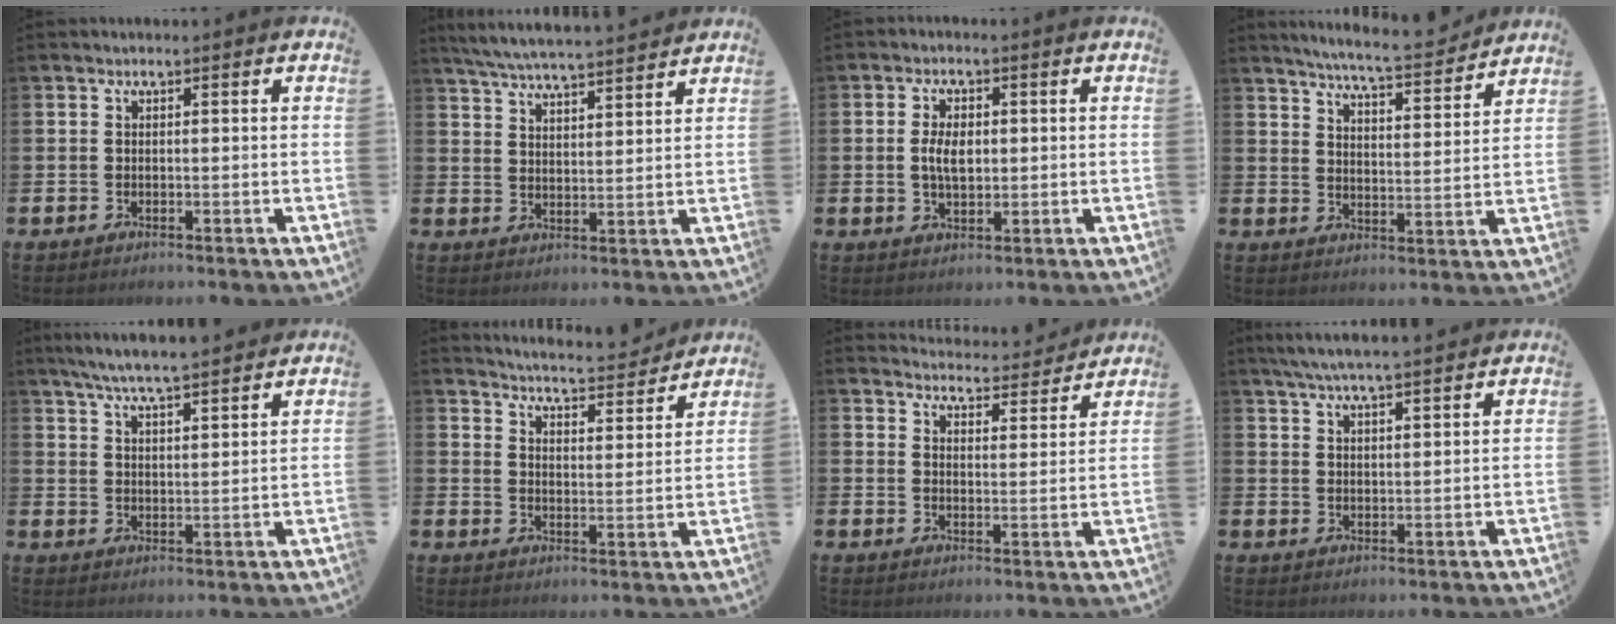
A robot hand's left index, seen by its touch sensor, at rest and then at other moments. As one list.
[{"total": 5.9, "force": [5.8, 0.1, 1.1], "torque": [-0.042, -0.033, 0.103]}, {"total": 4.0, "force": [0.4, 2.3, 3.3], "torque": [-0.051, 0.004, 0.002]}, {"total": 6.6, "force": [6.4, -0.1, 1.7], "torque": [-0.037, -0.048, 0.107]}, {"total": 6.1, "force": [5.9, 0.0, 1.7], "torque": [-0.051, -0.029, 0.105]}, {"total": 5.3, "force": [5.3, 0.2, 0.4], "torque": [-0.020, -0.045, 0.088]}, {"total": 4.3, "force": [4.2, 0.5, 0.2], "torque": [-0.011, -0.039, 0.070]}, {"total": 5.4, "force": [5.1, 0.1, 1.7], "torque": [-0.041, -0.019, 0.091]}]